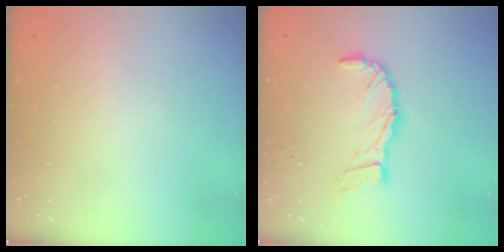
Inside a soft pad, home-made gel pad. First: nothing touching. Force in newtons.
{"total": 11.0, "press": 10.9, "slide": 1.5}